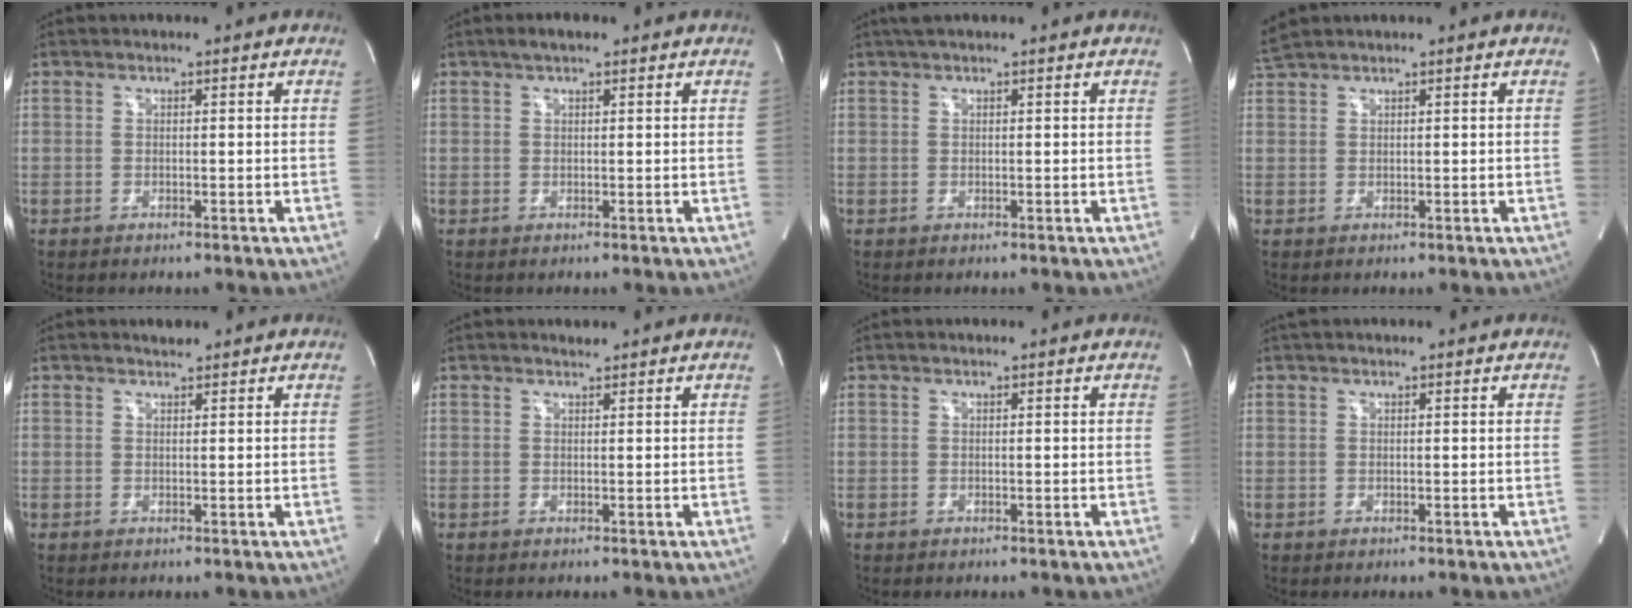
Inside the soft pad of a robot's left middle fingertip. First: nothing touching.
{"total": 2.1, "force": [1.4, 0.7, 1.3], "torque": [-0.027, 0.013, 0.024]}
{"total": 2.1, "force": [1.7, 0.3, 1.2], "torque": [-0.021, 0.024, 0.030]}
{"total": 2.5, "force": [2.4, 0.0, 0.7], "torque": [-0.024, 0.024, 0.052]}
{"total": 0.9, "force": [0.9, 0.2, 0.1], "torque": [-0.013, 0.001, 0.017]}
{"total": 0.6, "force": [0.6, 0.0, 0.0], "torque": [-0.010, -0.001, 0.013]}
{"total": 0.0}
{"total": 1.6, "force": [1.4, 0.3, 0.8], "torque": [-0.015, 0.028, 0.025]}